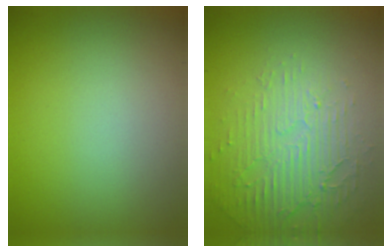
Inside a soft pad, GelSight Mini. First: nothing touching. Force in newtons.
{"total": 5.6, "press": 3.3, "slide": 4.5}